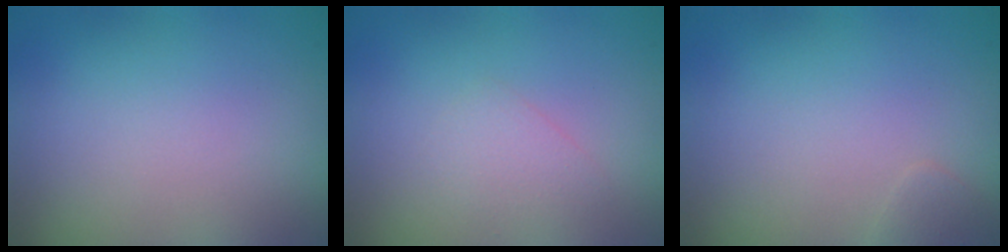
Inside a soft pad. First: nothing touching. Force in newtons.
{"total": 1.4, "press": 1.4, "slide": 0.0}
{"total": 0.8, "press": 0.8, "slide": 0.0}